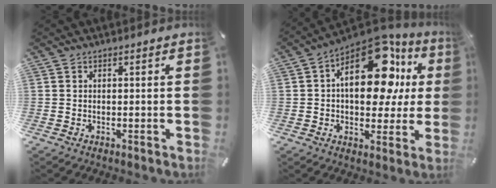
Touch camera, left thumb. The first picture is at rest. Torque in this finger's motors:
{"motor_torque": [2.53, 2.48, 2.02, -0.75, 0.28]}